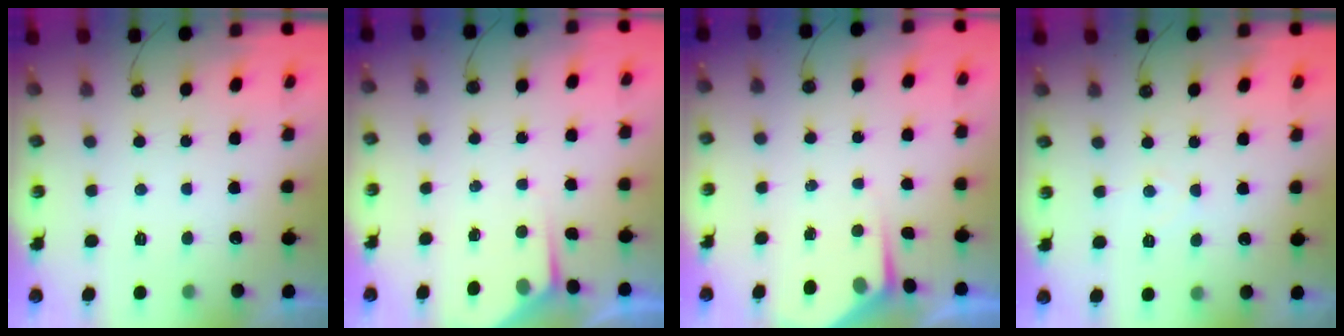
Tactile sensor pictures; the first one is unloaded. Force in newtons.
{"total": 2.9, "press": 2.8, "slide": 0.5}
{"total": 3.4, "press": 3.4, "slide": 0.4}
{"total": 3.7, "press": 3.6, "slide": 0.6}